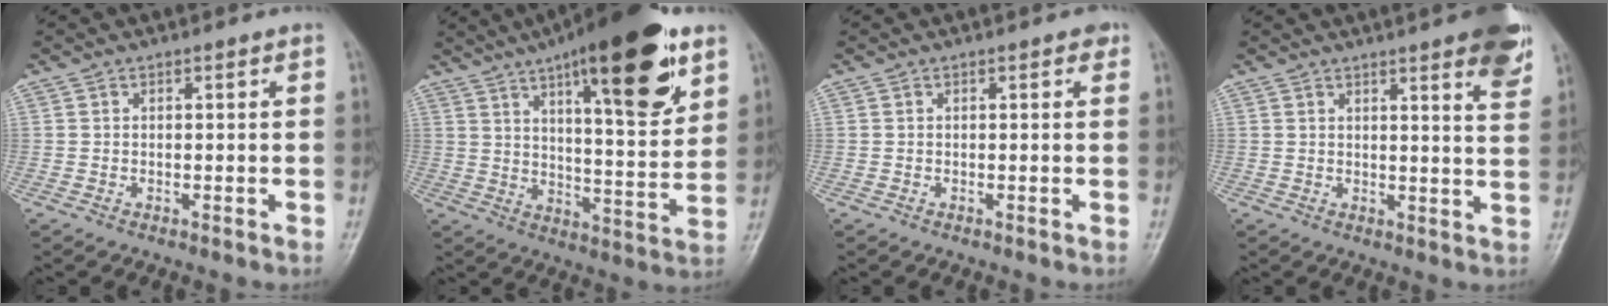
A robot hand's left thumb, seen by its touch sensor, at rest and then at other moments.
{"total": 22.7, "force": [12.5, 6.2, 17.9], "torque": [-0.245, -0.045, 0.190]}
{"total": 0.9, "force": [0.5, 0.5, 0.6], "torque": [0.000, 0.000, 0.001]}
{"total": 10.0, "force": [6.4, 1.7, 7.5], "torque": [-0.076, -0.027, 0.070]}